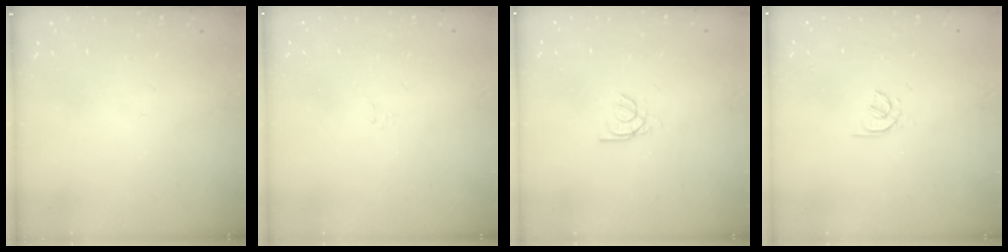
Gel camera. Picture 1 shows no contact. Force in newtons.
{"total": 1.5, "press": 1.4, "slide": 0.3}
{"total": 2.2, "press": 2.2, "slide": 0.2}
{"total": 1.2, "press": 1.2, "slide": 0.4}